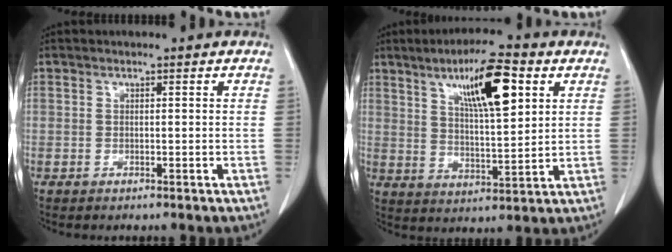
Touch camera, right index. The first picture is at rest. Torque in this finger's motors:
{"motor_torque": [1.10, 0.98, 0.38, 0.11]}